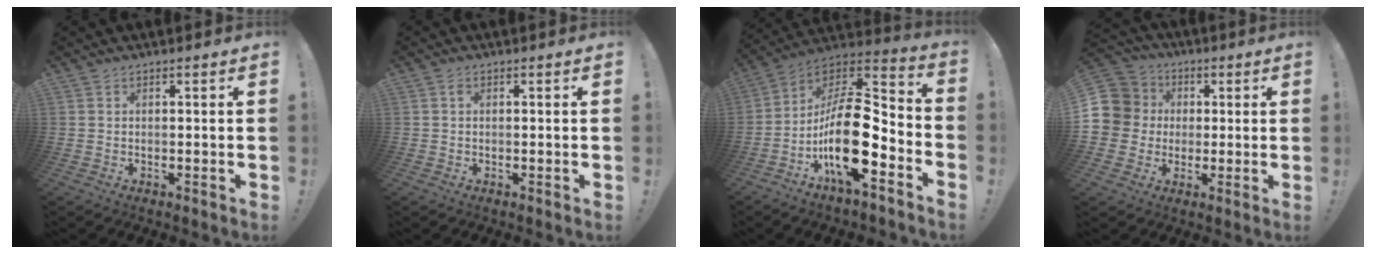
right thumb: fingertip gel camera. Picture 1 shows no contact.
{"total": 0.8, "force": [0.2, 0.6, 0.5], "torque": [-0.012, 0.004, 0.003]}
{"total": 22.0, "force": [-6.1, 8.8, 19.2], "torque": [-0.348, 0.029, -0.099]}
{"total": 11.1, "force": [1.4, 10.5, 3.3], "torque": [-0.063, 0.005, 0.031]}